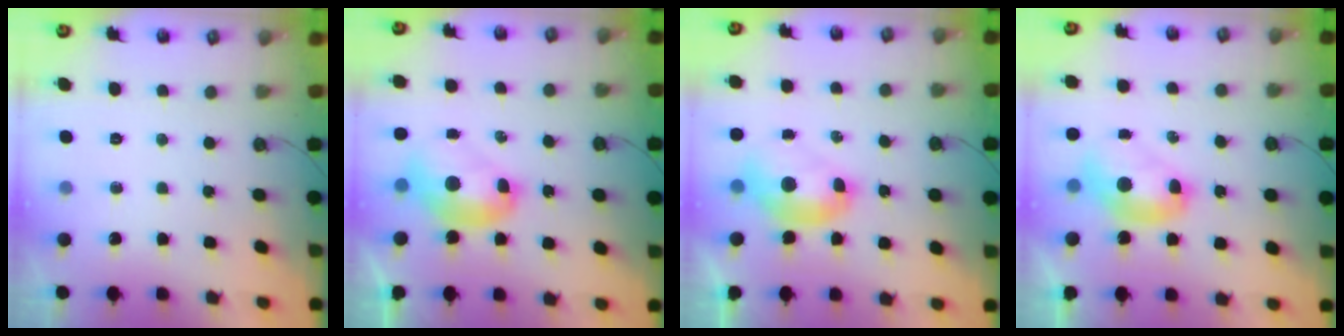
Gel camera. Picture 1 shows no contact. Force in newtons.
{"total": 3.4, "press": 3.4, "slide": 0.2}
{"total": 3.1, "press": 3.0, "slide": 0.6}
{"total": 2.7, "press": 2.7, "slide": 0.1}